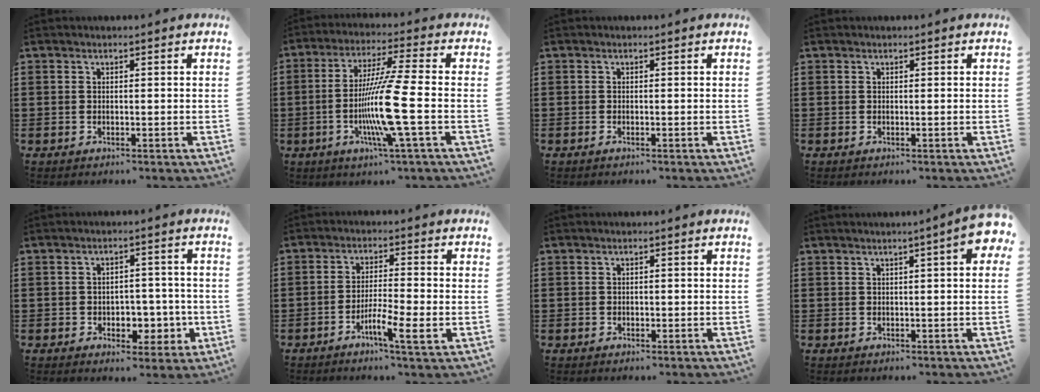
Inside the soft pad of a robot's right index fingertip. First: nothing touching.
{"total": 11.9, "force": [-3.0, -0.3, 11.5], "torque": [-0.231, -0.019, -0.067]}
{"total": 0.0}
{"total": 0.0}
{"total": 4.4, "force": [-1.0, 3.6, 2.3], "torque": [-0.036, 0.004, -0.023]}
{"total": 5.4, "force": [-2.7, 0.2, 4.7], "torque": [-0.077, -0.006, -0.049]}
{"total": 0.6, "force": [-0.1, 0.5, 0.2], "torque": [-0.007, 0.002, -0.002]}
{"total": 3.7, "force": [1.5, 0.3, 3.4], "torque": [-0.058, -0.001, 0.024]}